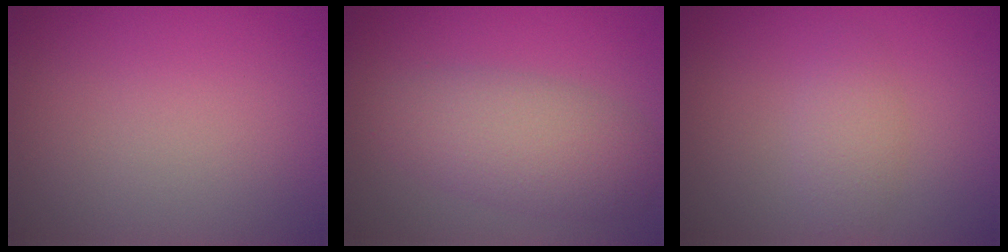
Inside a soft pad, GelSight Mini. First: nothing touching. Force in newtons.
{"total": 4.8, "press": 4.8, "slide": 0.4}
{"total": 1.8, "press": 1.8, "slide": 0.1}